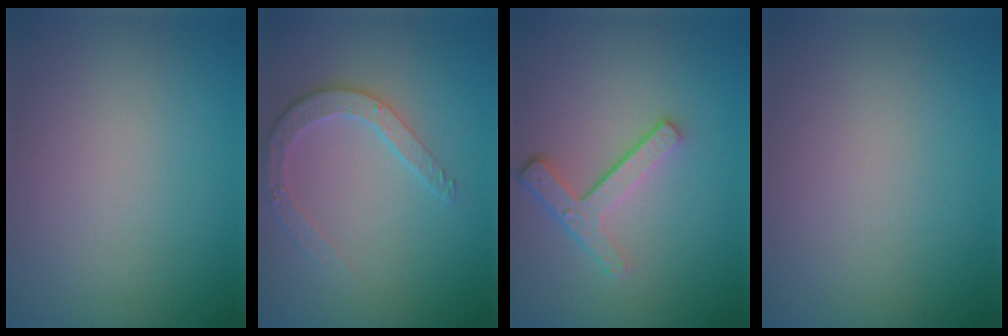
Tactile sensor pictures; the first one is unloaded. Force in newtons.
{"total": 2.8, "press": 2.5, "slide": 1.2}
{"total": 3.6, "press": 2.7, "slide": 2.5}
{"total": 0.0}